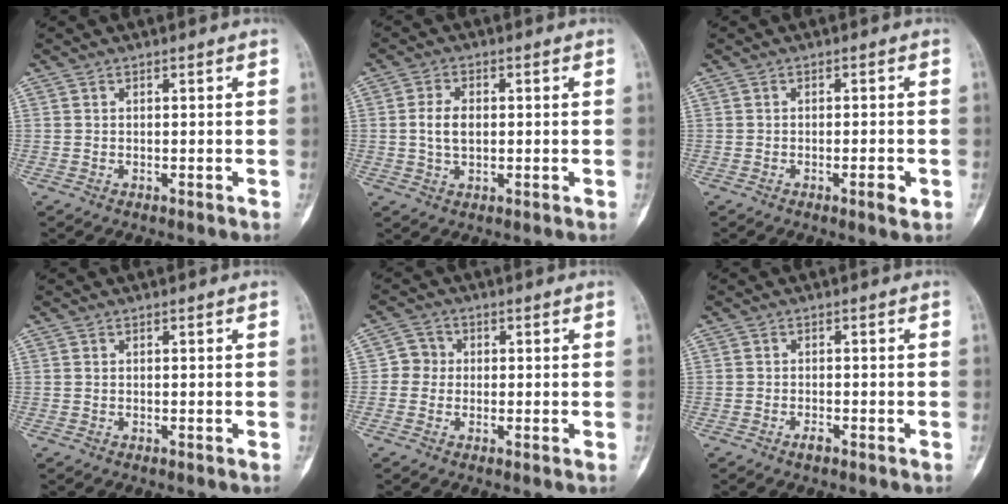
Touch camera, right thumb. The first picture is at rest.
{"total": 4.8, "force": [0.2, 2.9, 3.8], "torque": [-0.070, 0.004, 0.003]}
{"total": 2.8, "force": [-1.2, 0.7, 2.5], "torque": [-0.035, 0.002, -0.017]}
{"total": 0.0}
{"total": 3.3, "force": [-0.2, 3.2, 0.9], "torque": [0.007, 0.010, -0.013]}
{"total": 1.3, "force": [-0.9, 0.5, 0.7], "torque": [-0.011, 0.004, -0.018]}